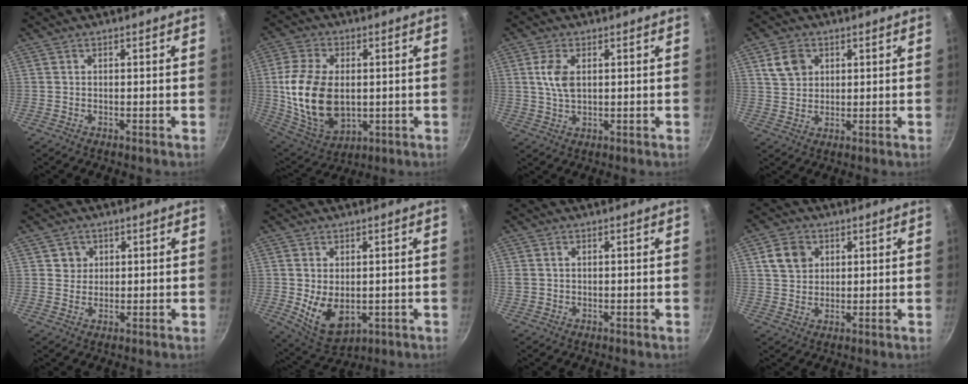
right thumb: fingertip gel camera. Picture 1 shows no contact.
{"total": 17.5, "force": [0.1, 11.5, 13.2], "torque": [-0.244, -0.008, 0.019]}
{"total": 5.5, "force": [1.2, 3.1, 4.4], "torque": [-0.086, 0.000, 0.024]}
{"total": 5.9, "force": [2.2, 4.7, 2.8], "torque": [-0.031, -0.001, 0.042]}
{"total": 3.1, "force": [1.1, 2.8, 0.4], "torque": [0.018, 0.005, 0.014]}
{"total": 8.9, "force": [-0.5, 5.8, 6.7], "torque": [-0.103, -0.021, 0.015]}
{"total": 1.3, "force": [0.3, 1.1, 0.7], "torque": [-0.012, 0.004, 0.006]}
{"total": 6.3, "force": [2.2, 5.1, 2.8], "torque": [-0.029, 0.003, 0.039]}